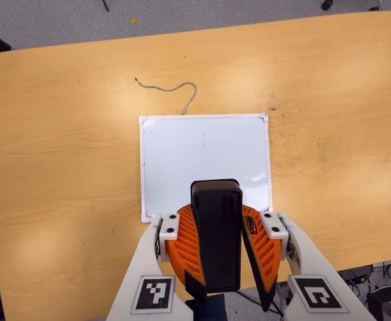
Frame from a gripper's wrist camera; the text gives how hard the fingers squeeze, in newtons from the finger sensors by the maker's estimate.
{"total": 10.9, "left": 10.6, "right": 11.1}